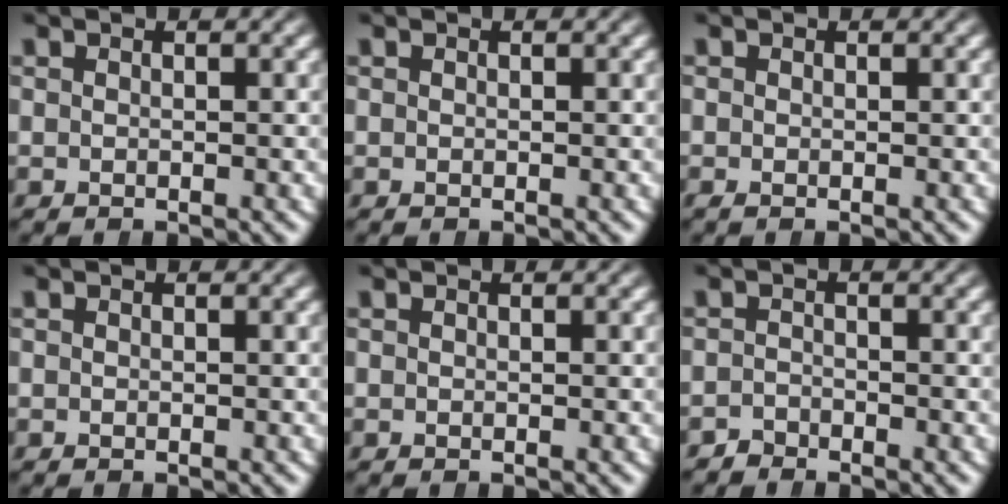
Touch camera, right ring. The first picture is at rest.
{"total": 0.0}
{"total": 0.7, "force": [-0.5, 0.4, 0.3], "torque": [-0.010, -0.006, -0.006]}
{"total": 0.0}
{"total": 0.0}
{"total": 1.8, "force": [-1.7, 0.3, -0.5], "torque": [0.005, -0.011, -0.026]}